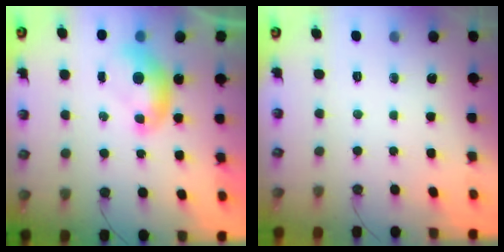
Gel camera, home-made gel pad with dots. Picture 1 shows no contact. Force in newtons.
{"total": 0.0}